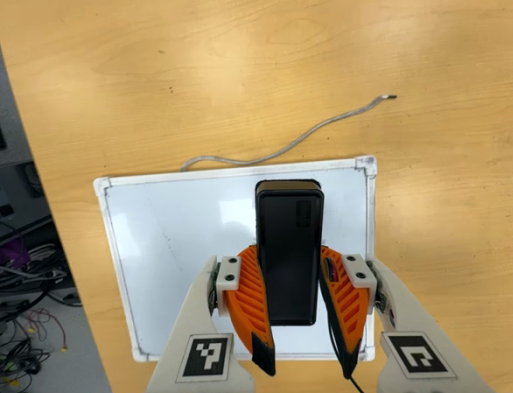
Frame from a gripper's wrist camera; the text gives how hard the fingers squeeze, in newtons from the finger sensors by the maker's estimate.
{"total": 9.4, "left": 7.7, "right": 11.2}